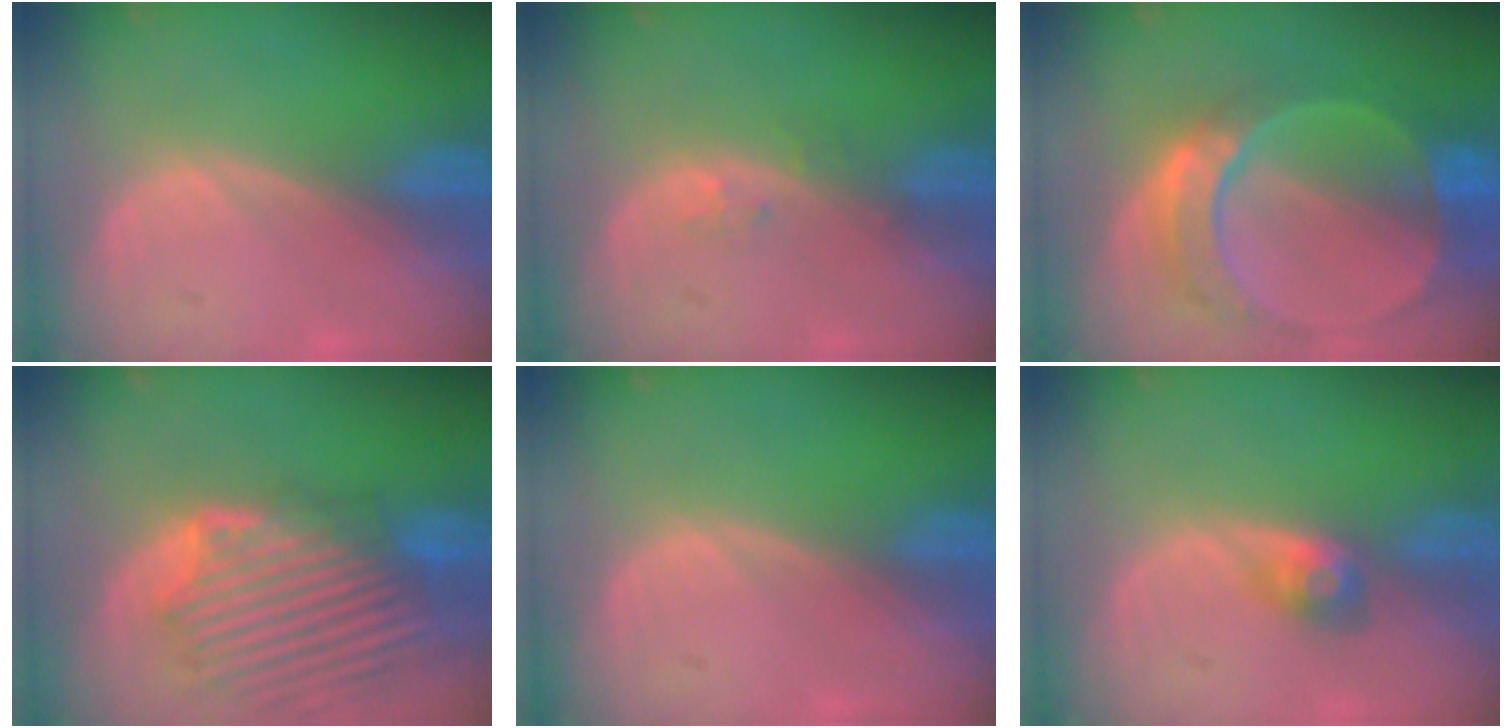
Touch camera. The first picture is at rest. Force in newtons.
{"total": 1.2, "press": 1.2, "slide": 0.1}
{"total": 9.9, "press": 8.5, "slide": 5.0}
{"total": 11.7, "press": 11.1, "slide": 3.8}
{"total": 0.0}
{"total": 2.9, "press": 2.7, "slide": 1.1}